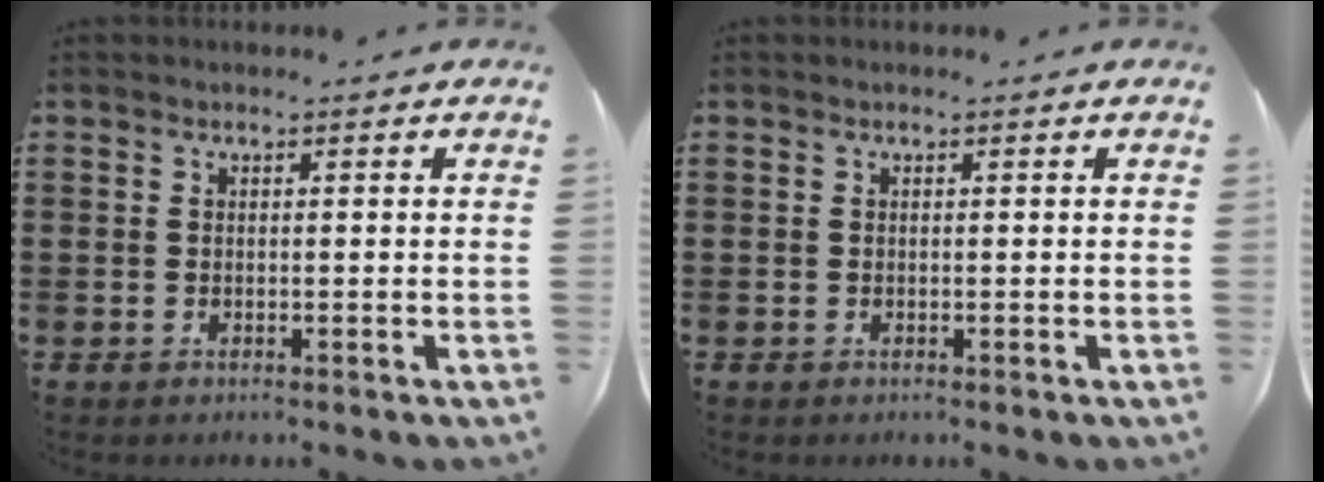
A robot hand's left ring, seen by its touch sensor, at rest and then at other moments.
{"total": 0.0}